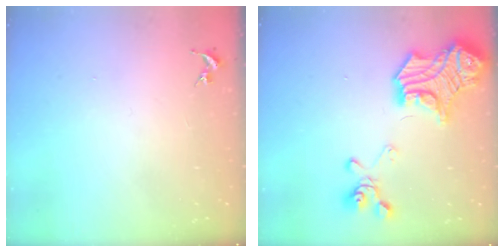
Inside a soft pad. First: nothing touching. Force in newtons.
{"total": 25.4, "press": 25.3, "slide": 2.3}